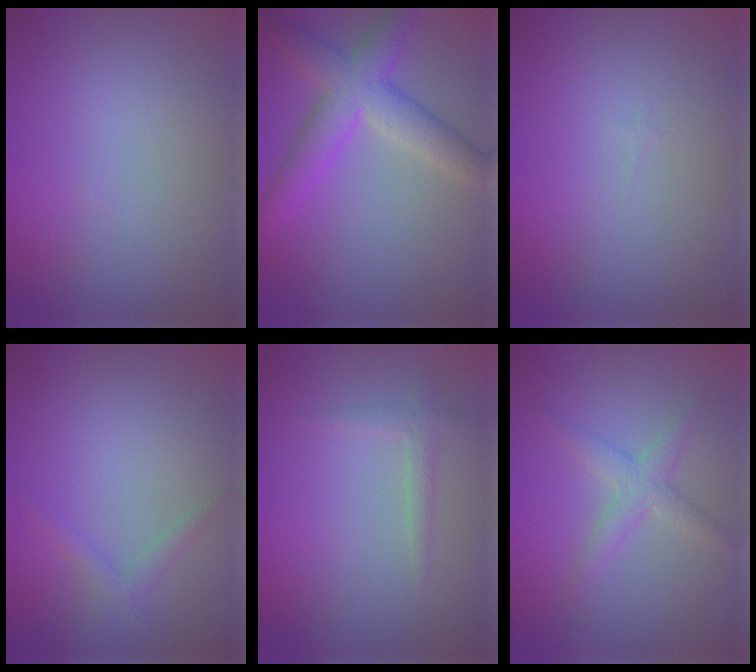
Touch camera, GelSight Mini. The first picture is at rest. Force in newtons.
{"total": 5.6, "press": 5.6, "slide": 0.3}
{"total": 0.0}
{"total": 1.3, "press": 1.3, "slide": 0.1}
{"total": 1.3, "press": 1.3, "slide": 0.1}
{"total": 2.4, "press": 2.4, "slide": 0.1}